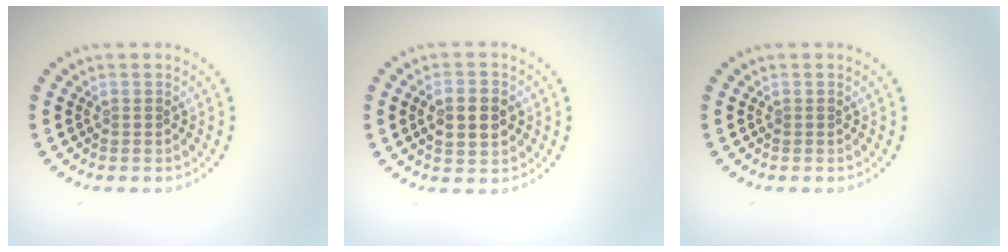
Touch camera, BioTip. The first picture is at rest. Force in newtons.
{"total": 4.6, "press": 4.6, "slide": 0.1}
{"total": 0.0}